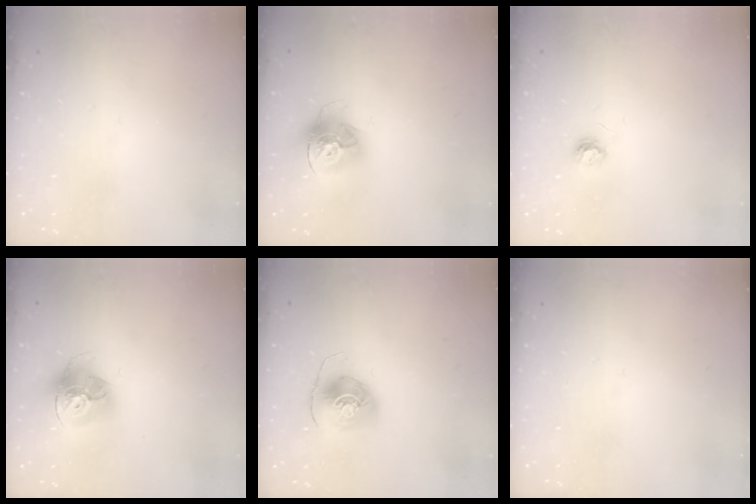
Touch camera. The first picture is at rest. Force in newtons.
{"total": 14.7, "press": 14.6, "slide": 1.4}
{"total": 3.9, "press": 3.9, "slide": 0.5}
{"total": 15.9, "press": 15.8, "slide": 1.4}
{"total": 7.5, "press": 7.5, "slide": 0.7}
{"total": 0.0}